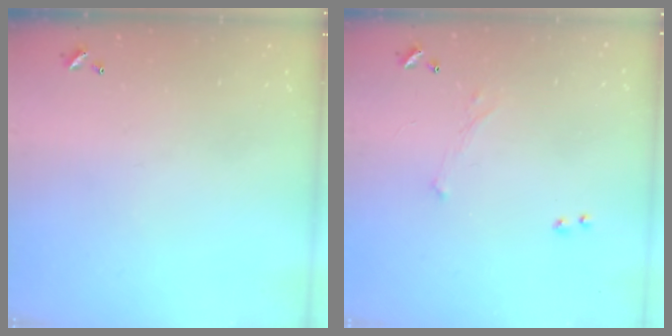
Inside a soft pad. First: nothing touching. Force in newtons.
{"total": 0.7, "press": 0.3, "slide": 0.6}